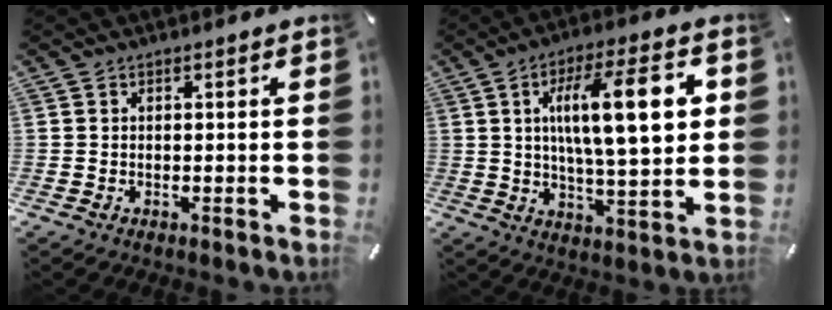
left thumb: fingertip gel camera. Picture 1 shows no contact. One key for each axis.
{"total": 18.5, "fx": 4.3, "fy": 6.0, "fz": 17.0, "tx": -0.279, "ty": -0.001, "tz": 0.056}